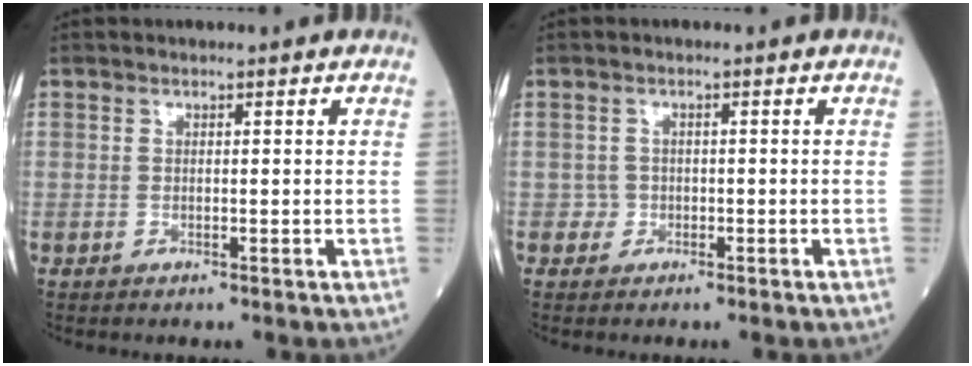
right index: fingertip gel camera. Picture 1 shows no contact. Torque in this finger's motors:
{"motor_torque": [-0.06, -0.07, 0.06, -0.02]}